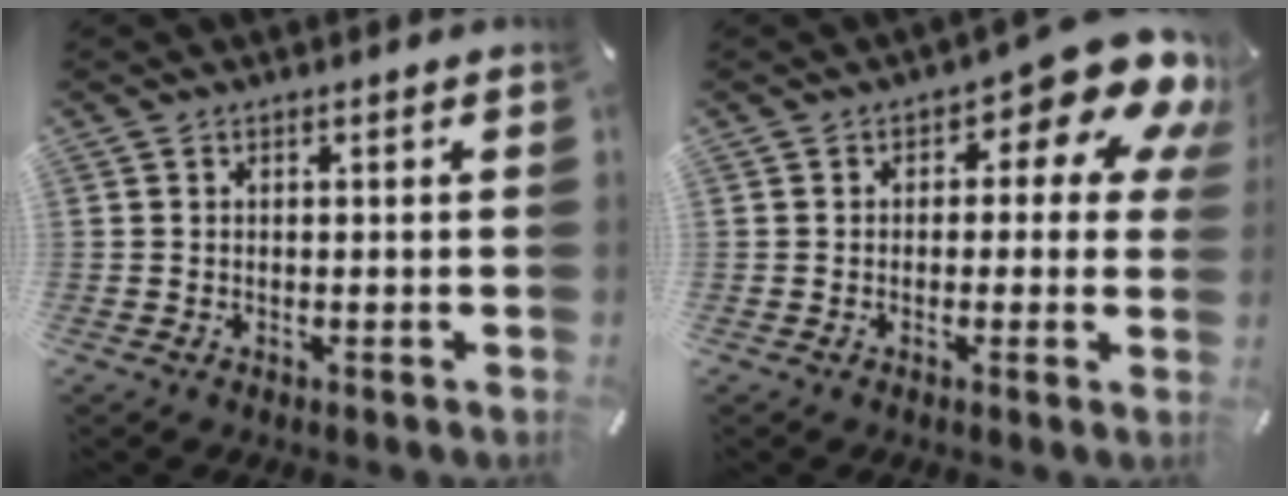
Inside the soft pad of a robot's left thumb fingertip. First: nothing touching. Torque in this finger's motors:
{"motor_torque": [1.58, 1.49, 0.17, -0.05, 0.01]}